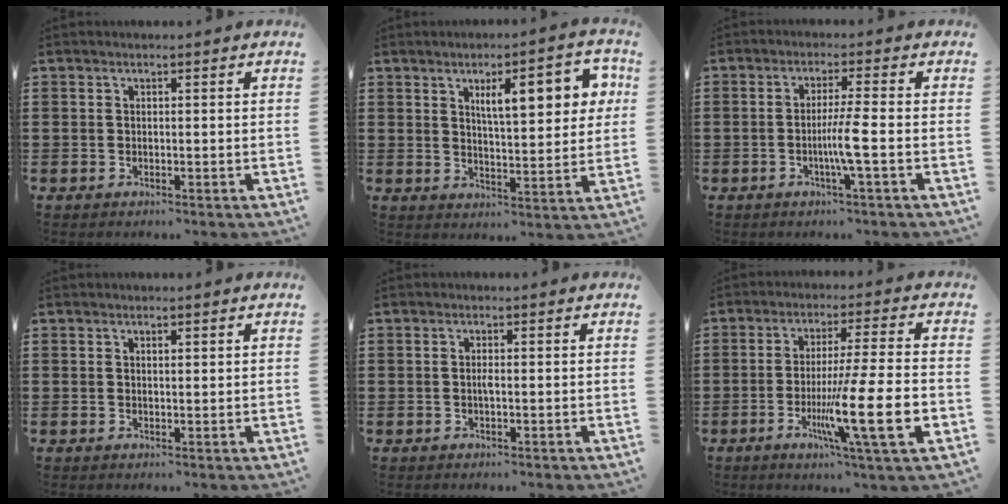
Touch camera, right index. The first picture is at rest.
{"total": 8.9, "force": [3.5, 2.8, 7.7], "torque": [-0.115, -0.004, 0.049]}
{"total": 4.5, "force": [-1.2, -0.6, 4.3], "torque": [-0.083, -0.012, -0.027]}
{"total": 0.5, "force": [0.3, 0.2, 0.4], "torque": [-0.008, 0.003, 0.005]}
{"total": 1.0, "force": [-0.3, 0.0, 1.0], "torque": [-0.027, -0.007, -0.007]}
{"total": 13.7, "force": [-4.1, 0.9, 13.0], "torque": [-0.232, -0.016, -0.075]}